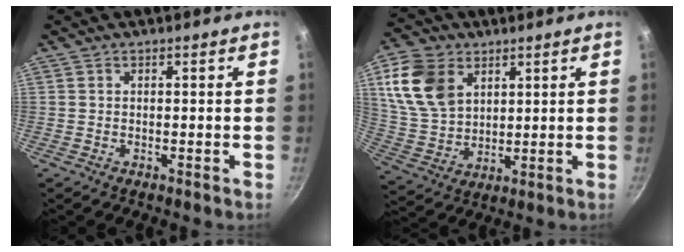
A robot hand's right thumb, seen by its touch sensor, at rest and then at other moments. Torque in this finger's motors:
{"motor_torque": [-0.08, 0.64, 1.02, 0.03, 0.11]}